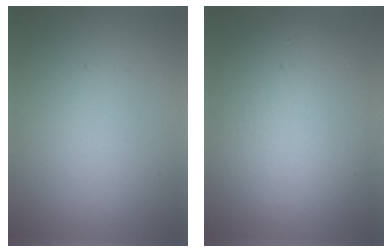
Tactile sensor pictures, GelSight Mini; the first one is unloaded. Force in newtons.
{"total": 9.7, "press": 9.7, "slide": 0.7}